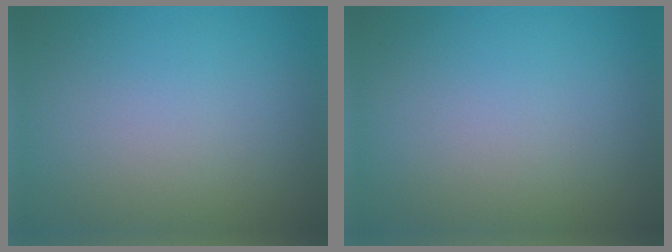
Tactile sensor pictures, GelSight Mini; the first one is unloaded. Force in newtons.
{"total": 0.0}